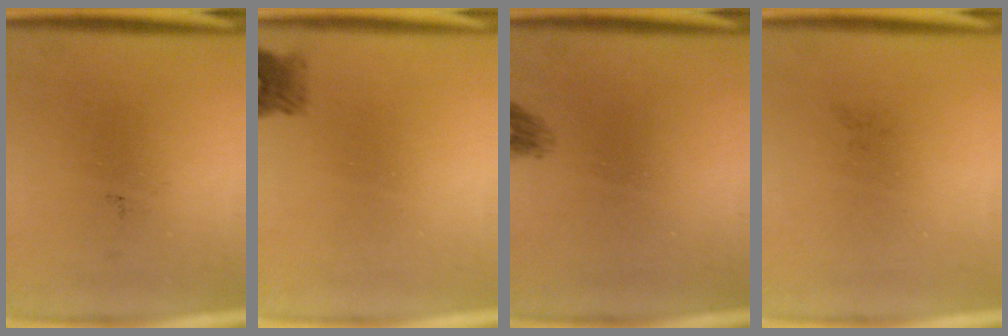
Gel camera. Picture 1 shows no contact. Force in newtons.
{"total": 2.1}
{"total": 1.3}
{"total": 0.0}